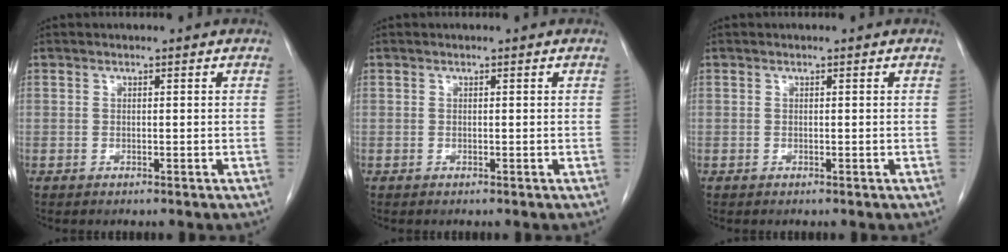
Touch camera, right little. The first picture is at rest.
{"total": 0.0}
{"total": 0.0}